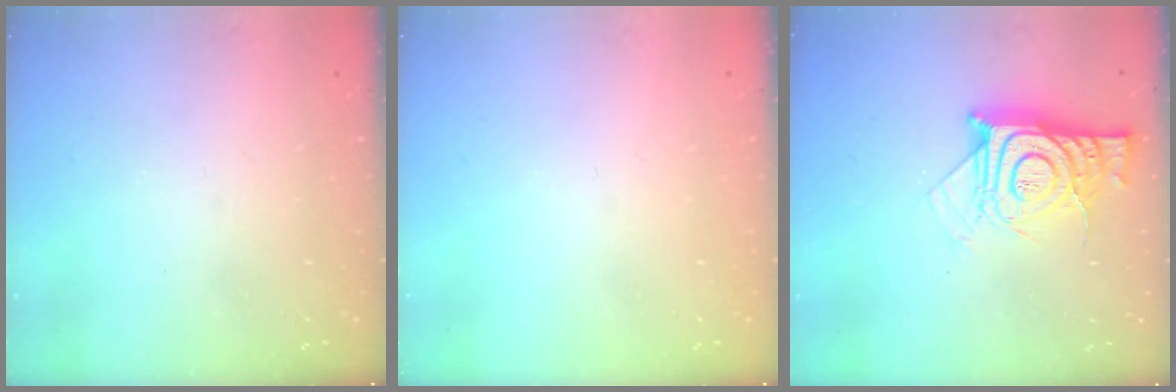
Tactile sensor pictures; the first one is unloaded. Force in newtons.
{"total": 0.0}
{"total": 14.2, "press": 14.2, "slide": 1.2}